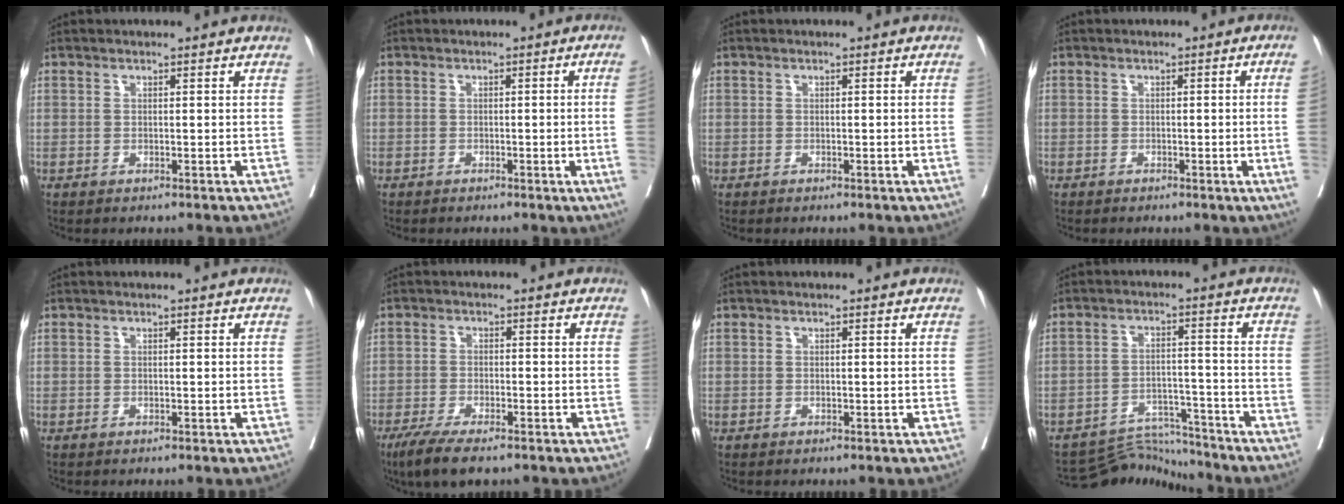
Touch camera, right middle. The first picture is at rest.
{"total": 4.6, "force": [-0.8, -1.6, 4.3], "torque": [-0.044, -0.008, -0.010]}
{"total": 0.6, "force": [0.0, -0.2, 0.5], "torque": [-0.004, 0.002, 0.002]}
{"total": 4.2, "force": [-0.7, -1.6, 3.9], "torque": [-0.043, -0.007, -0.009]}
{"total": 0.0}
{"total": 7.0, "force": [-5.1, 1.5, 4.6], "torque": [-0.075, -0.016, -0.084]}
{"total": 0.0}
{"total": 7.4, "force": [-7.1, 0.0, -1.8], "torque": [0.031, 0.013, -0.118]}